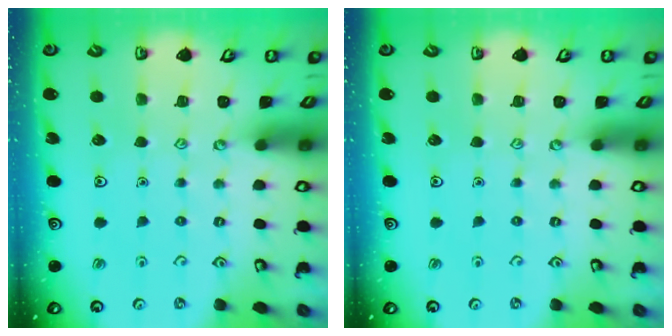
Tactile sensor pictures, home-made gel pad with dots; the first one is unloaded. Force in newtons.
{"total": 0.0}